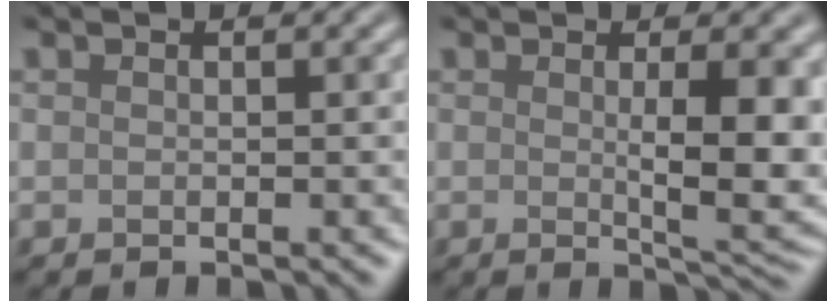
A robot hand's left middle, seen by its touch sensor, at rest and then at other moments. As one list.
[{"total": 6.4, "force": [0.4, 1.5, 6.2], "torque": [-0.084, -0.008, 0.013]}]